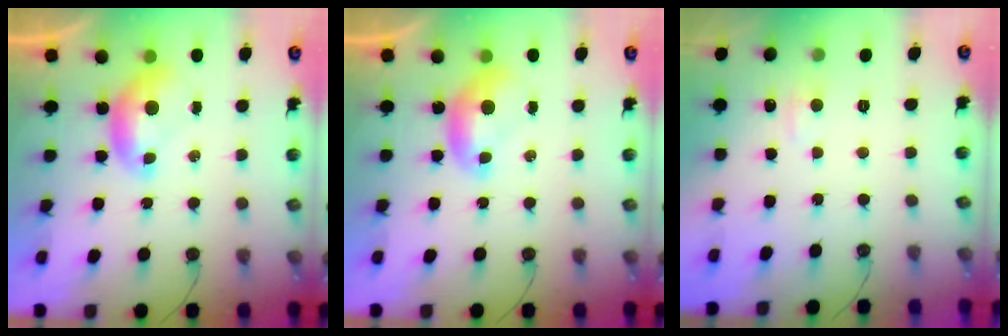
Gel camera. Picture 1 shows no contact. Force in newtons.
{"total": 0.0}
{"total": 3.0, "press": 3.0, "slide": 0.4}